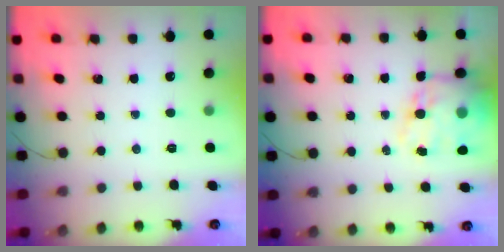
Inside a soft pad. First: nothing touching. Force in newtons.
{"total": 17.3, "press": 16.8, "slide": 4.4}